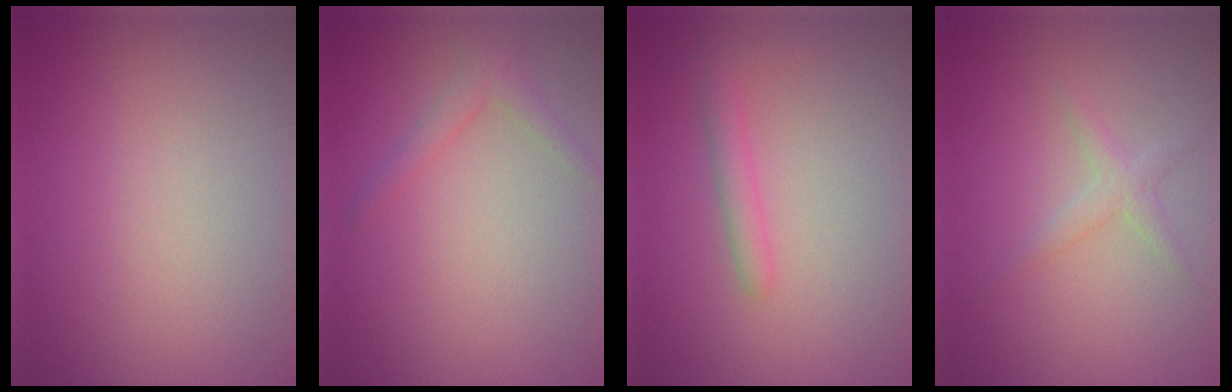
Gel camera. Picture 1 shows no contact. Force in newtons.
{"total": 1.6, "press": 1.6, "slide": 0.1}
{"total": 2.0, "press": 2.0, "slide": 0.2}
{"total": 1.5, "press": 1.5, "slide": 0.1}